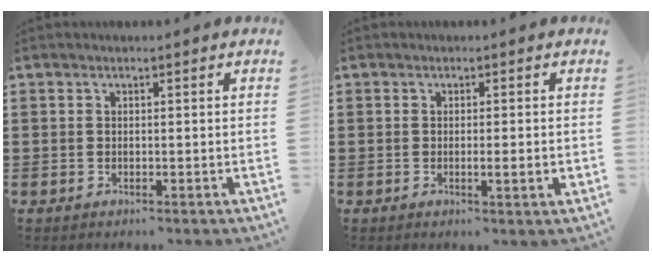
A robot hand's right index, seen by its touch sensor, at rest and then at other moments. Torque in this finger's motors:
{"motor_torque": [0.70, 0.03, 0.06, 0.03]}